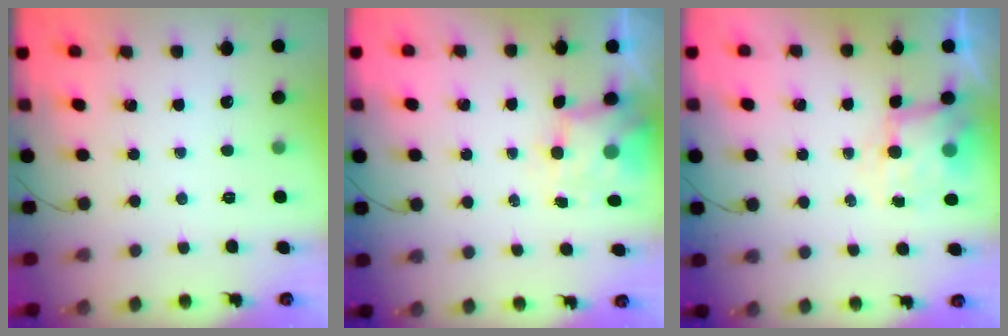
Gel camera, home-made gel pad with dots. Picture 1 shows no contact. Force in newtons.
{"total": 5.1, "press": 5.0, "slide": 0.7}
{"total": 5.4, "press": 5.4, "slide": 0.5}